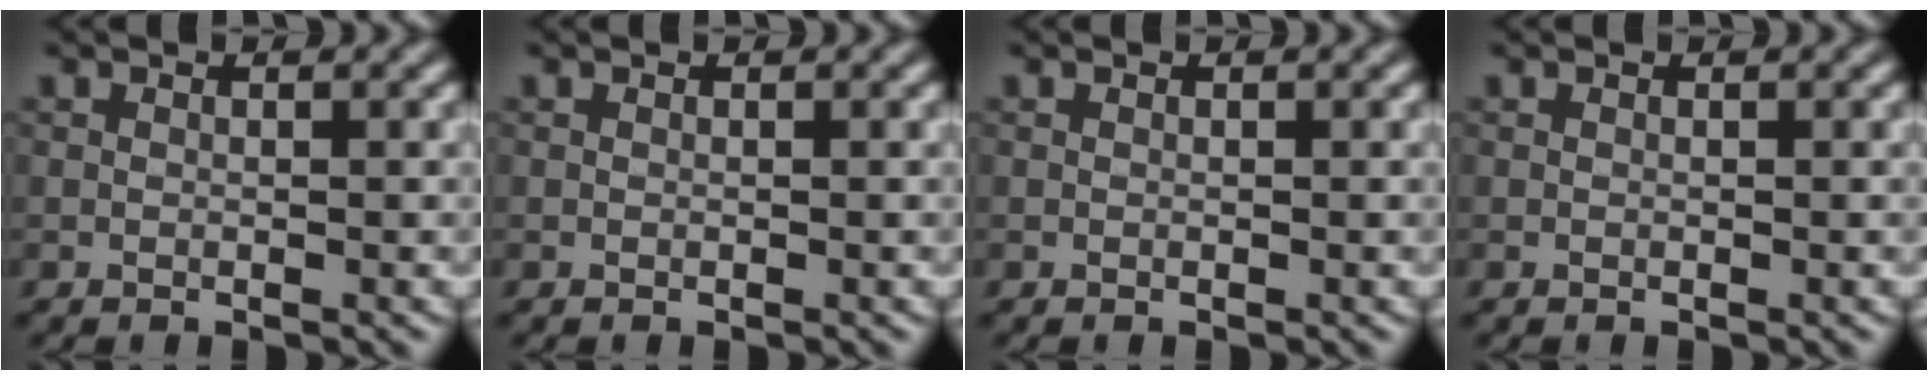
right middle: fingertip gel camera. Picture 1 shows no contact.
{"total": 0.0}
{"total": 0.0}
{"total": 0.0}